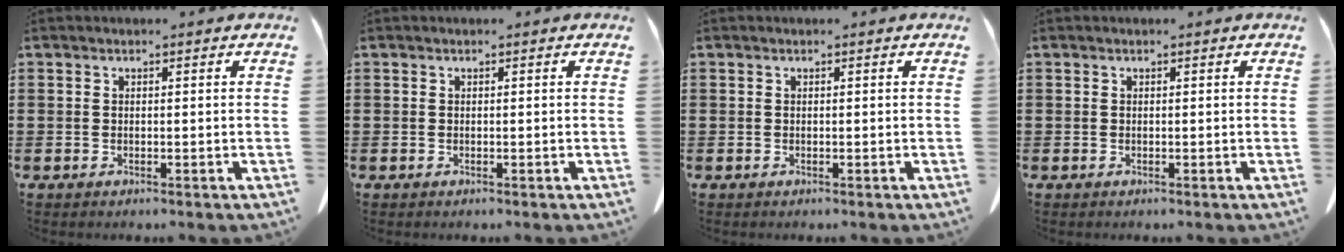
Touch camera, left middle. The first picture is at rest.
{"total": 0.0}
{"total": 0.0}
{"total": 0.0}